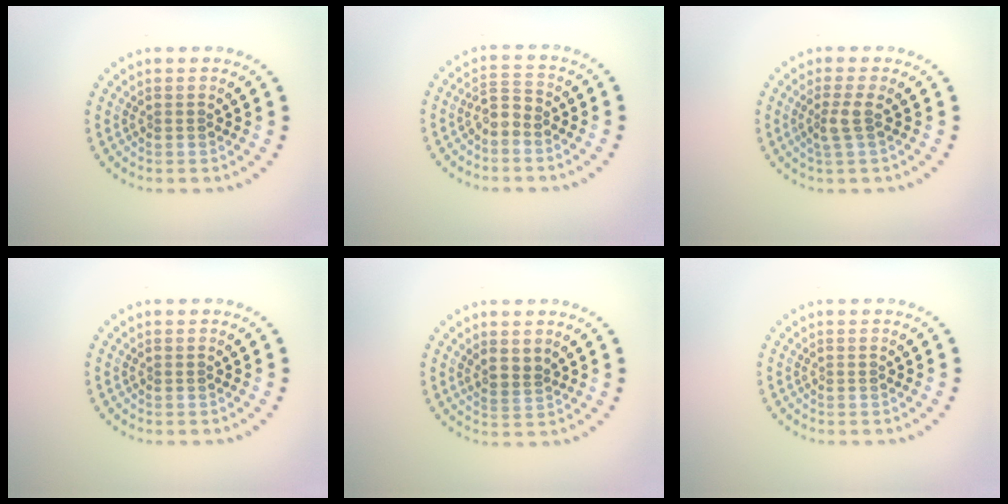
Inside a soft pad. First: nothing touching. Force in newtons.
{"total": 2.0, "press": 1.6, "slide": 1.2}
{"total": 1.7, "press": 1.4, "slide": 1.0}
{"total": 0.0}
{"total": 1.6, "press": 1.4, "slide": 0.8}
{"total": 0.0}